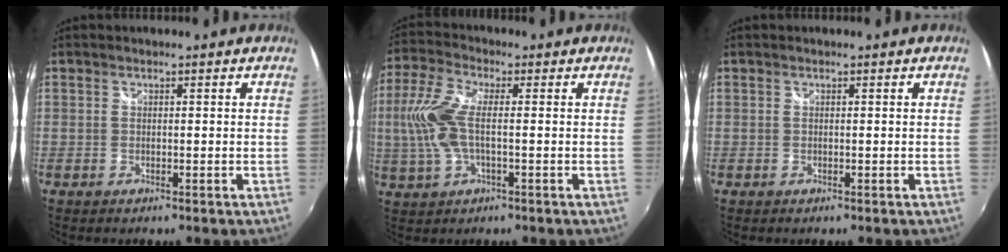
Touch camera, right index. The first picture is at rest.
{"total": 9.5, "force": [-0.3, 3.8, 8.7], "torque": [-0.195, 0.006, -0.006]}
{"total": 0.0}